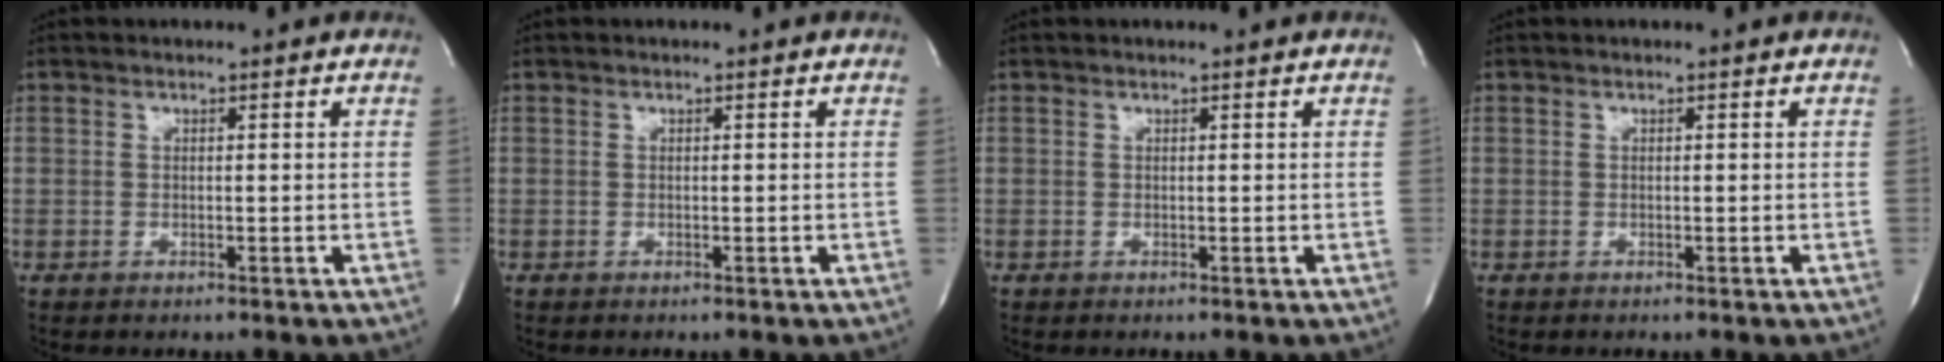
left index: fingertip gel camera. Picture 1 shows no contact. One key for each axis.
{"total": 0.0}
{"total": 0.6, "fx": 0.5, "fy": 0.0, "fz": 0.2, "tx": -0.002, "ty": 0.003, "tz": 0.007}
{"total": 0.0}